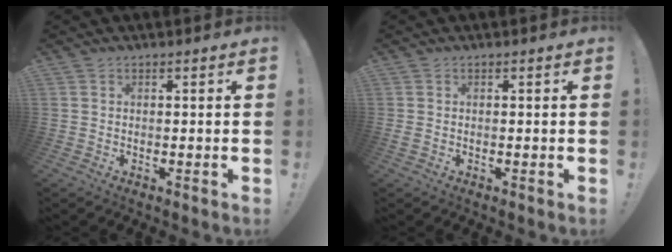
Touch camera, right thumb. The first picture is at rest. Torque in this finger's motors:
{"motor_torque": [-0.06, 0.05, 0.25, -0.10, 0.00]}